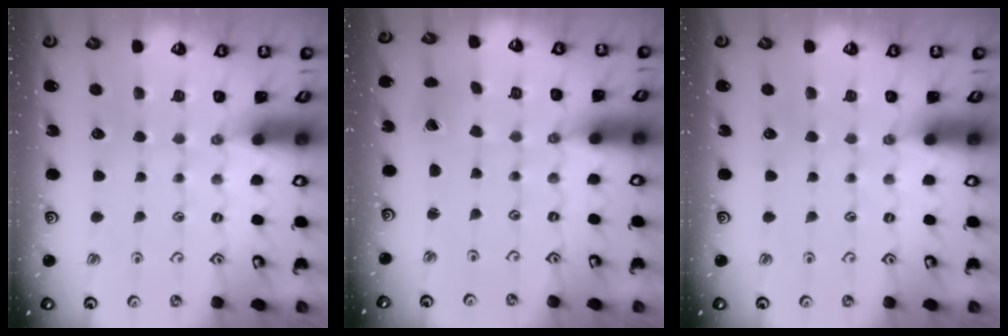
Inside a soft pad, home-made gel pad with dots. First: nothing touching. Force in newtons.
{"total": 1.4, "press": 1.4, "slide": 0.1}
{"total": 0.0}